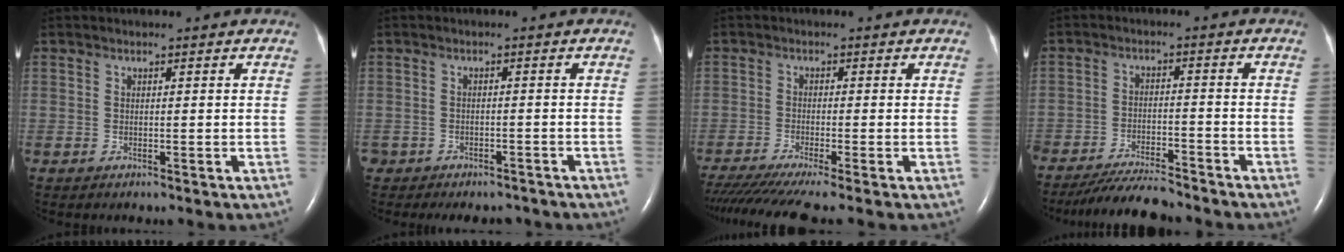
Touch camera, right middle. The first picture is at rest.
{"total": 6.9, "force": [-5.9, 3.3, 1.6], "torque": [-0.024, 0.007, -0.071]}
{"total": 10.6, "force": [-8.8, -0.4, 6.0], "torque": [-0.093, -0.025, -0.144]}
{"total": 9.6, "force": [-8.9, 1.0, 3.5], "torque": [-0.055, -0.018, -0.146]}